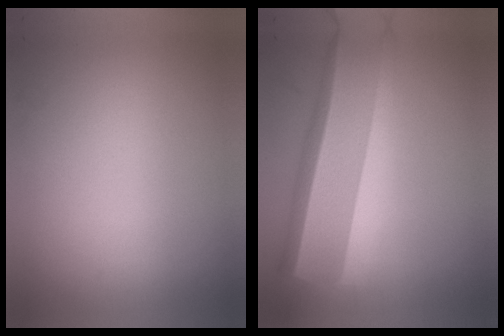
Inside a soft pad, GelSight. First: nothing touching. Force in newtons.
{"total": 6.4}